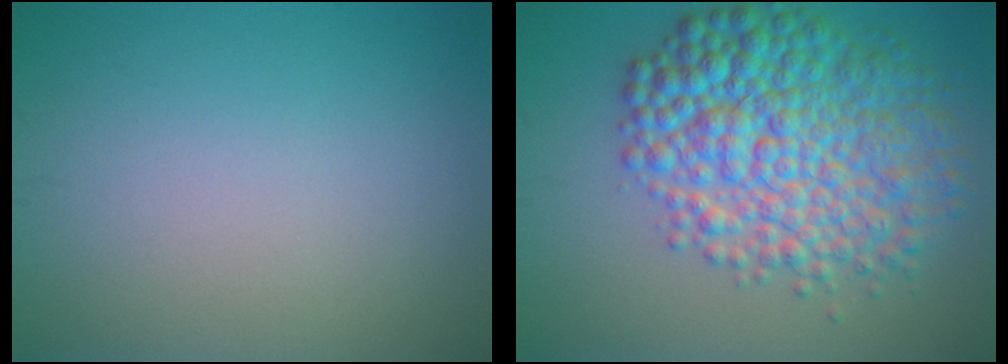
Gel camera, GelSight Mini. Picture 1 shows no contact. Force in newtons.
{"total": 9.5, "press": 9.5, "slide": 0.1}